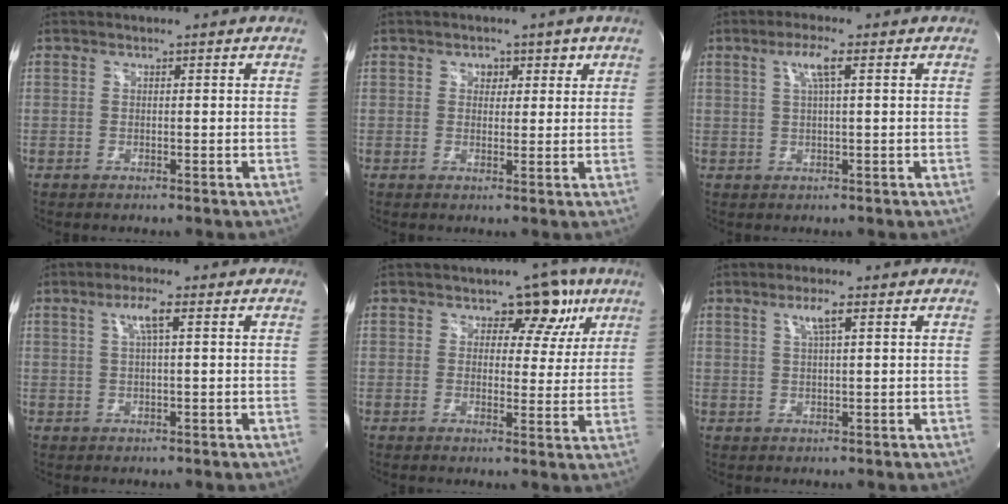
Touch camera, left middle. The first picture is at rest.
{"total": 2.6, "force": [1.2, 2.1, 1.1], "torque": [-0.009, 0.007, 0.015]}
{"total": 3.6, "force": [1.4, 0.0, 3.4], "torque": [-0.067, 0.006, 0.026]}
{"total": 3.5, "force": [1.2, 0.1, 3.2], "torque": [-0.063, 0.006, 0.023]}
{"total": 7.0, "force": [3.5, 4.7, 3.7], "torque": [-0.016, 0.016, 0.040]}
{"total": 3.0, "force": [1.4, 0.1, 2.7], "torque": [-0.053, 0.002, 0.026]}